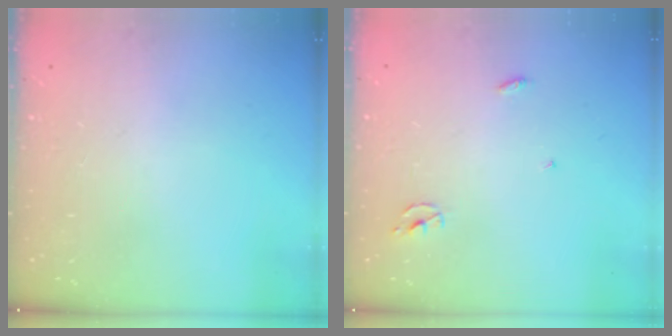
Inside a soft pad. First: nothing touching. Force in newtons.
{"total": 2.3, "press": 2.3, "slide": 0.2}